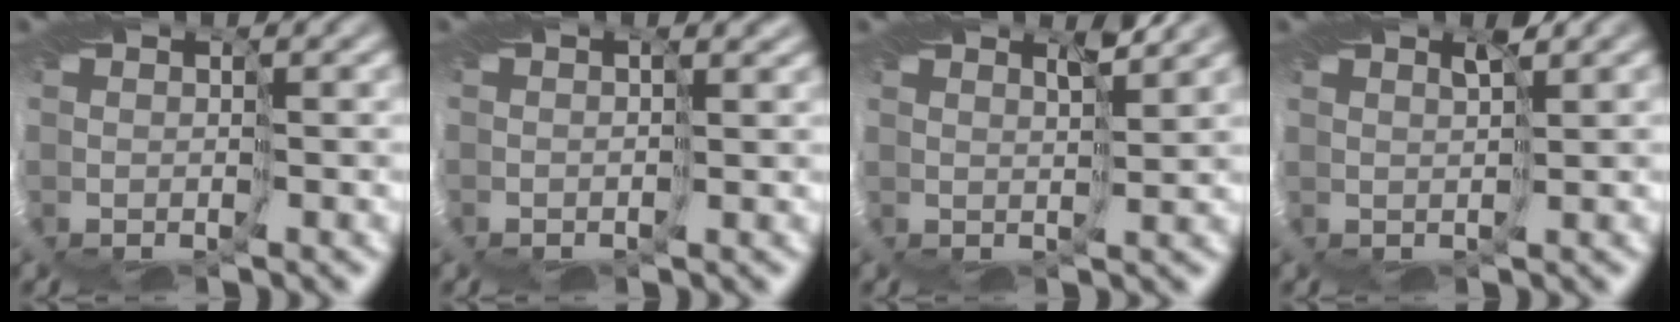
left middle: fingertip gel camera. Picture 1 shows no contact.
{"total": 1.3, "force": [0.7, 0.7, 0.8], "torque": [-0.014, 0.006, 0.010]}
{"total": 1.8, "force": [1.7, -0.1, 0.4], "torque": [-0.001, 0.008, 0.009]}
{"total": 1.1, "force": [1.0, -0.2, 0.5], "torque": [-0.008, 0.007, 0.007]}